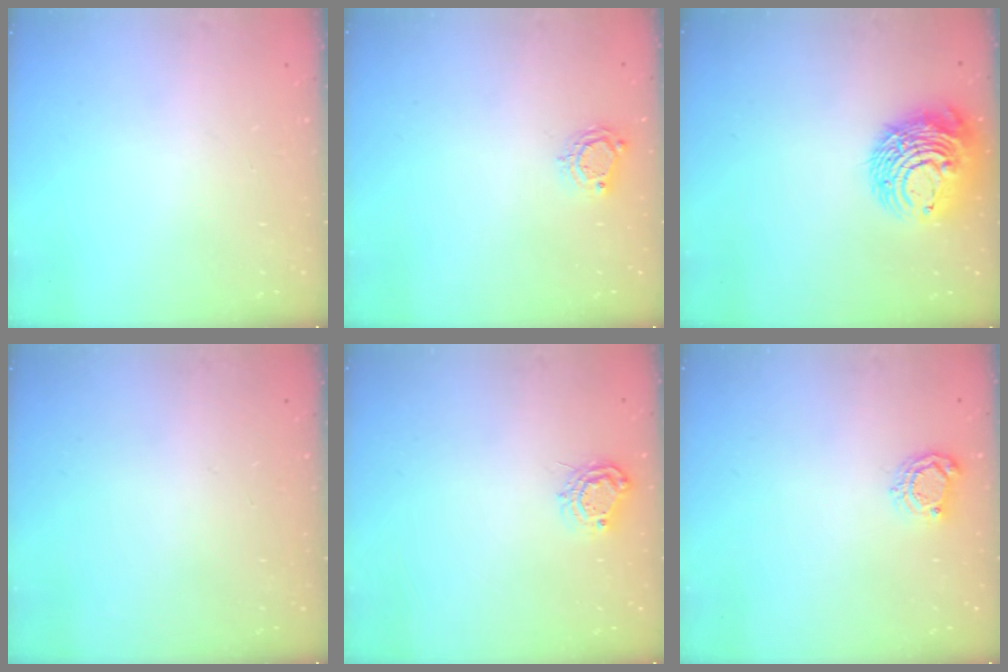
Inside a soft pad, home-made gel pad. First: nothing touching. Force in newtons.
{"total": 5.3, "press": 5.2, "slide": 0.5}
{"total": 13.3, "press": 13.2, "slide": 1.6}
{"total": 0.0}
{"total": 6.8, "press": 6.8, "slide": 0.3}
{"total": 5.4, "press": 5.4, "slide": 0.2}